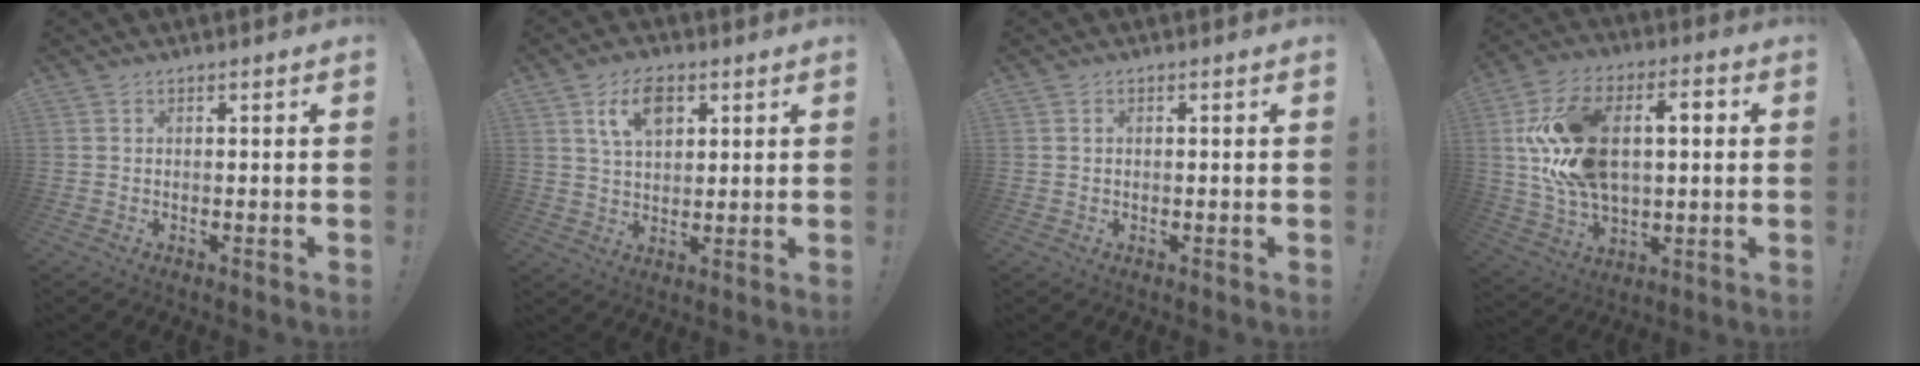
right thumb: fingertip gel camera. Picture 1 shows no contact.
{"total": 8.7, "force": [3.9, 5.1, 5.9], "torque": [-0.100, 0.001, 0.070]}
{"total": 0.6, "force": [0.0, 0.5, 0.3], "torque": [-0.014, 0.007, 0.002]}
{"total": 21.2, "force": [3.0, 13.4, 16.2], "torque": [-0.297, 0.009, 0.050]}